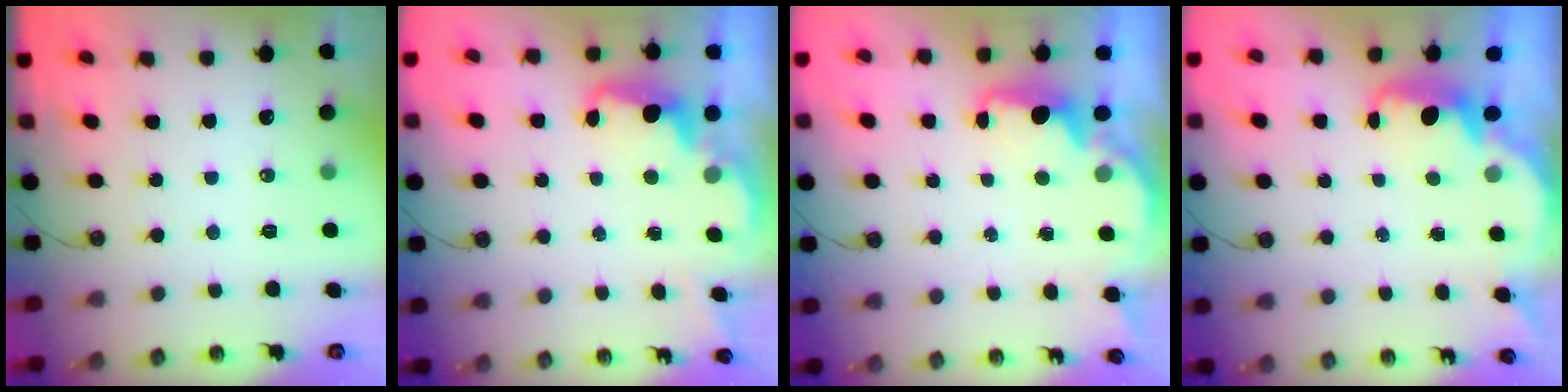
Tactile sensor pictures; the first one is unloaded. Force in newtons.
{"total": 2.4, "press": 2.4, "slide": 0.5}
{"total": 2.1, "press": 2.1, "slide": 0.5}
{"total": 2.4, "press": 2.4, "slide": 0.6}